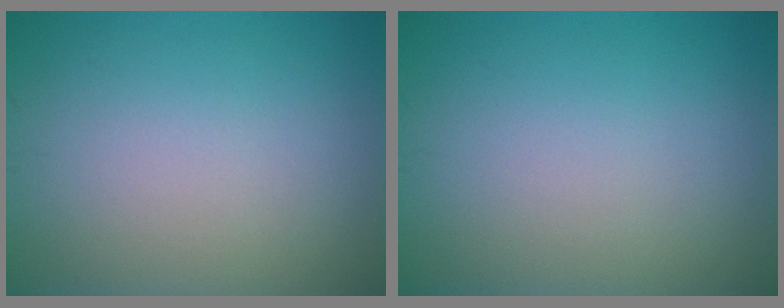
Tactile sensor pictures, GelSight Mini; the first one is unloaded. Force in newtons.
{"total": 0.0}